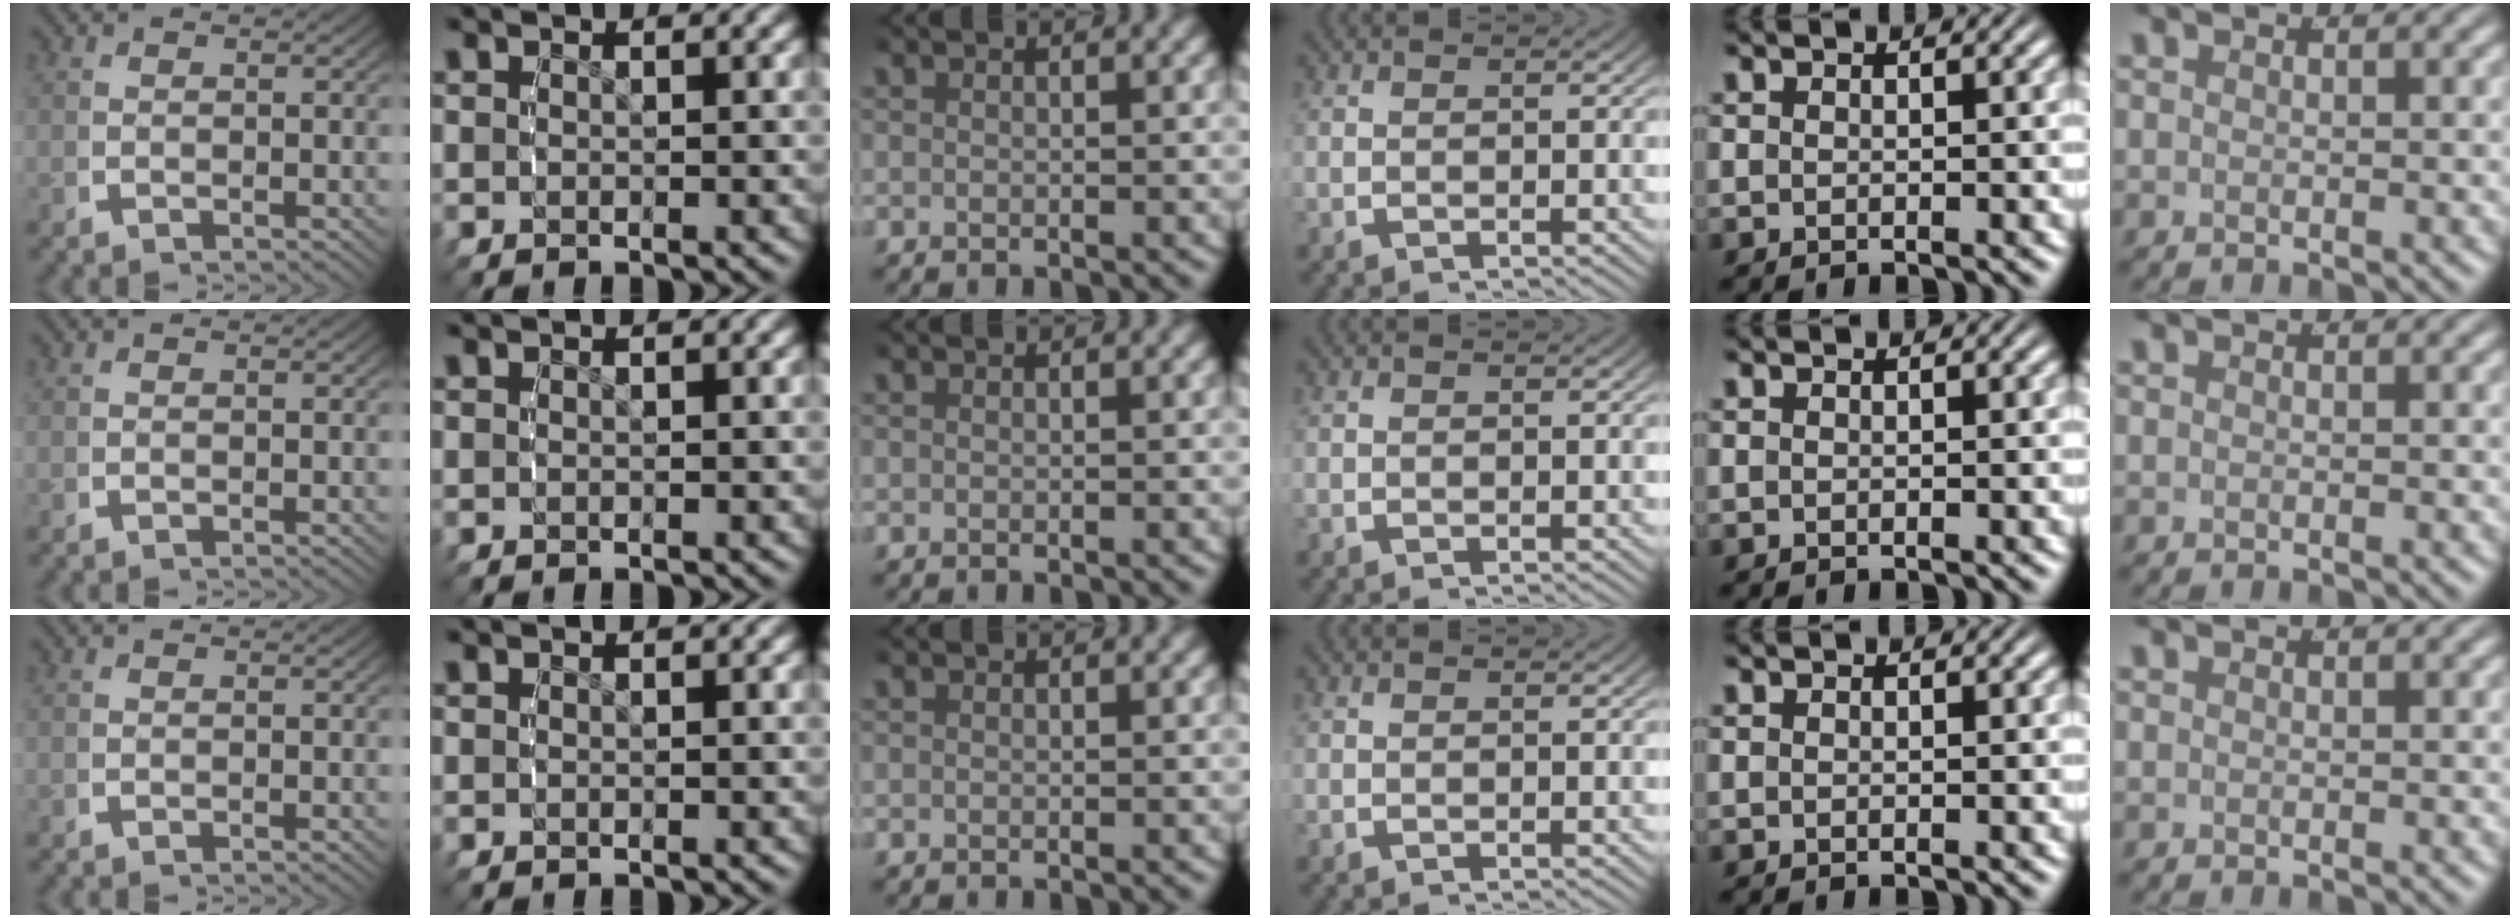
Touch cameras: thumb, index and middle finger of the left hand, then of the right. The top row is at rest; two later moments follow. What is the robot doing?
{"motion": "reach", "object": "napkin"}